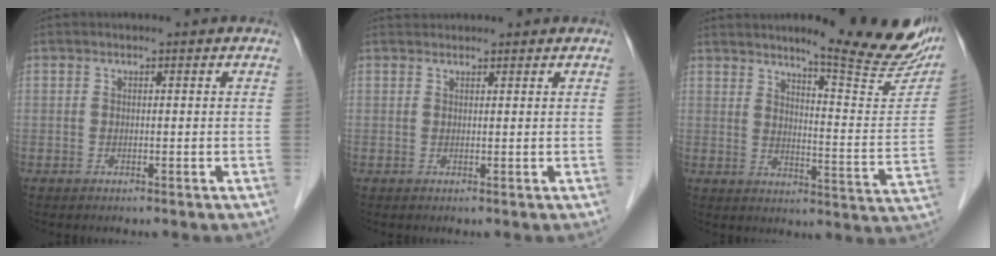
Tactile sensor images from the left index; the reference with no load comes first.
{"total": 1.6, "force": [1.5, 0.4, 0.0], "torque": [-0.004, 0.020, 0.029]}
{"total": 18.2, "force": [15.0, 1.1, 10.3], "torque": [-0.126, -0.063, 0.183]}